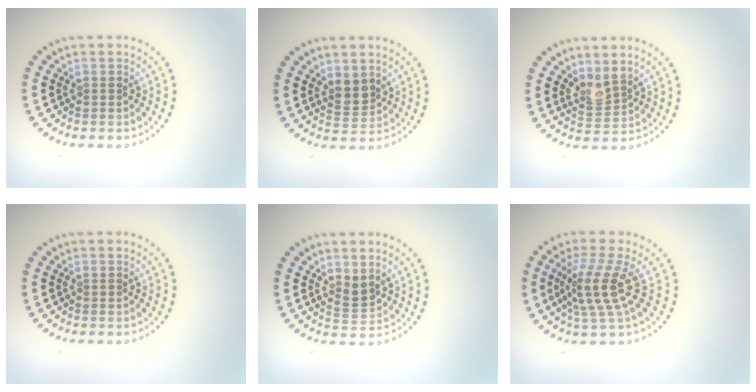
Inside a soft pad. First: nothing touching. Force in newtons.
{"total": 2.0, "press": 1.8, "slide": 0.9}
{"total": 2.1, "press": 1.6, "slide": 1.4}
{"total": 0.0}
{"total": 1.8, "press": 1.5, "slide": 1.1}
{"total": 4.0, "press": 3.0, "slide": 2.6}